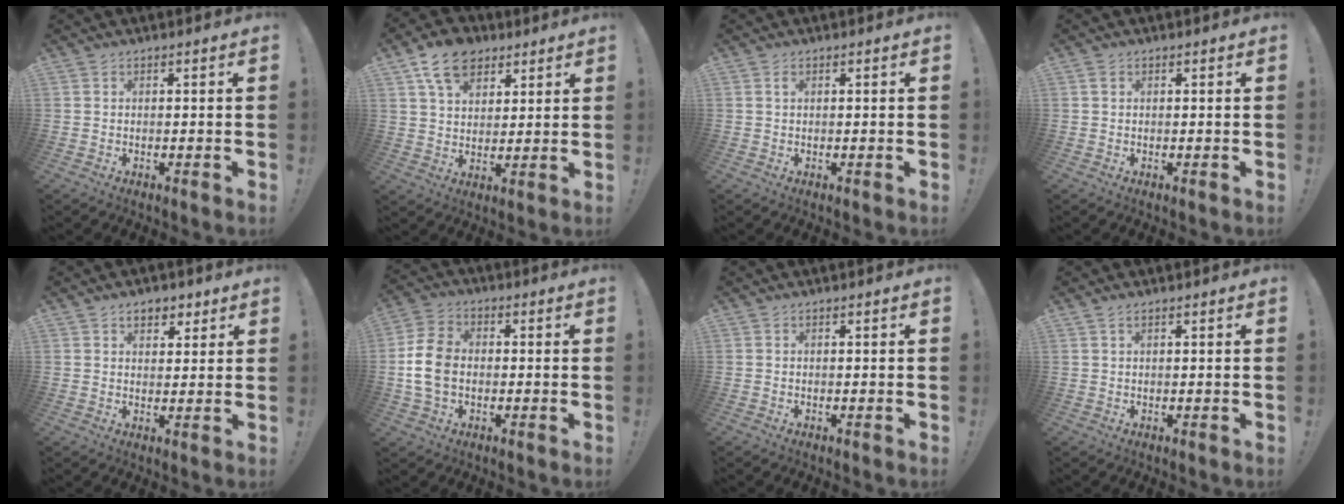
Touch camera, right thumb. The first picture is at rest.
{"total": 11.5, "force": [6.6, 7.8, 5.3], "torque": [-0.083, -0.024, 0.125]}
{"total": 0.8, "force": [0.4, 0.4, 0.6], "torque": [-0.009, 0.000, 0.006]}
{"total": 0.8, "force": [0.3, 0.6, 0.5], "torque": [-0.009, 0.003, 0.005]}
{"total": 5.1, "force": [2.8, 3.7, 2.1], "torque": [-0.018, -0.010, 0.049]}
{"total": 11.7, "force": [-0.8, 8.3, 8.1], "torque": [-0.160, 0.008, -0.013]}
{"total": 0.0}
{"total": 1.2, "force": [0.7, 0.4, 0.9], "torque": [-0.025, 0.004, 0.015]}